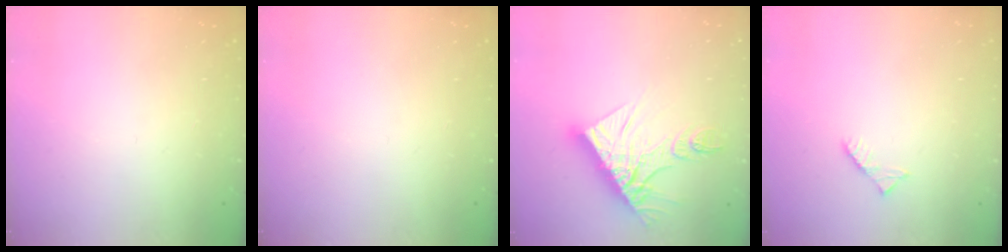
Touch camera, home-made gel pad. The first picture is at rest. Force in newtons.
{"total": 0.0}
{"total": 17.1, "press": 17.0, "slide": 1.8}
{"total": 2.6, "press": 2.6, "slide": 0.4}